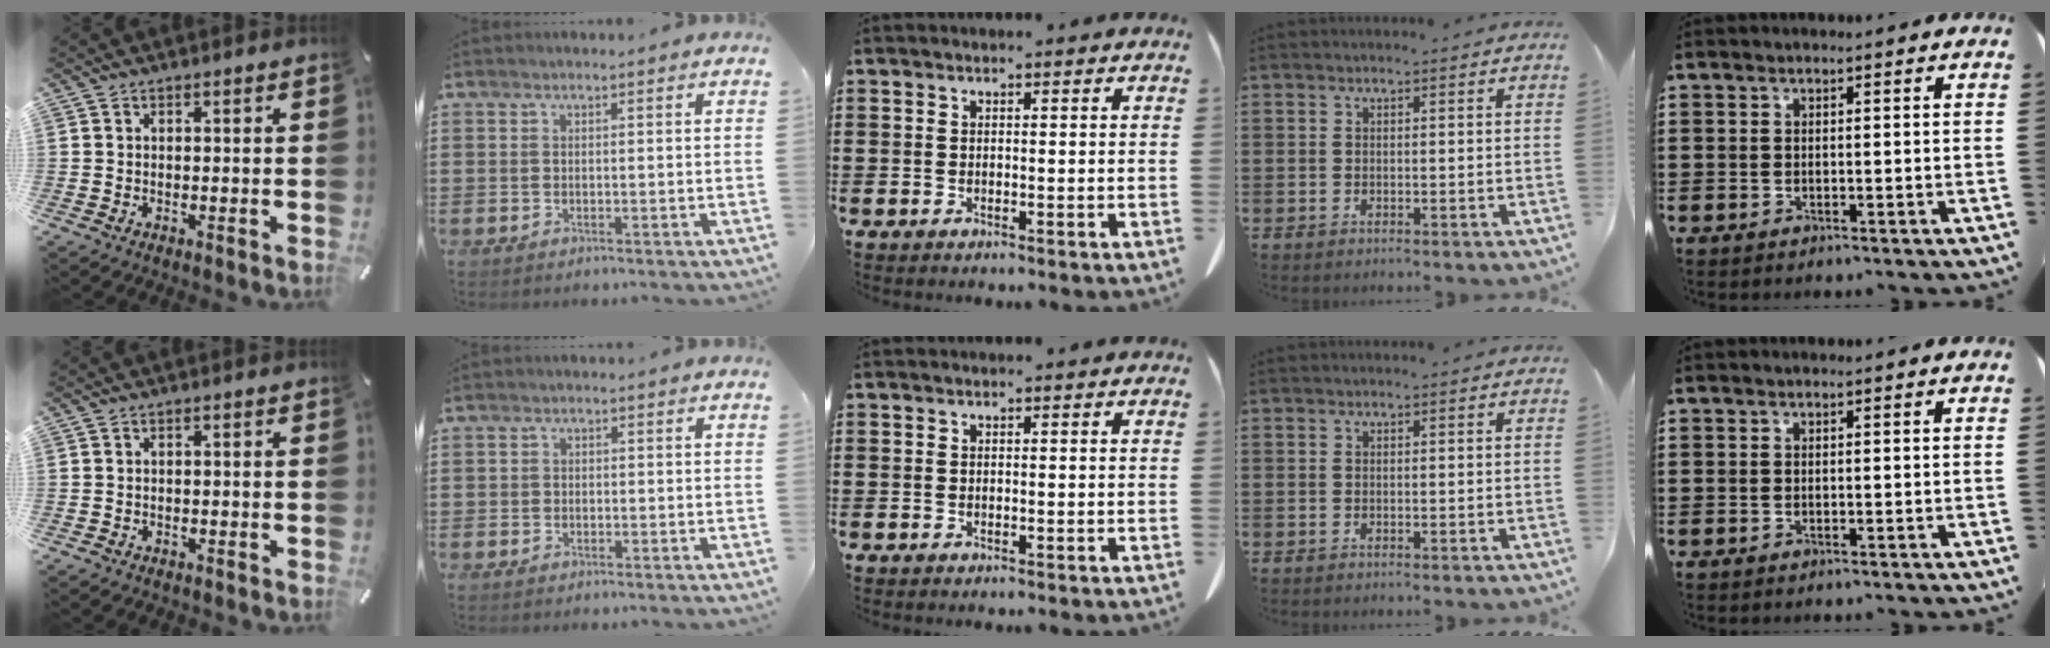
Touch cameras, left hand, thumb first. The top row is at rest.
{"thumb": {"total": 0.8, "force": [-0.7, 0.4, 0.2], "torque": [-0.004, 0.002, -0.015]}, "index": {"total": 0.8, "force": [-0.5, 0.7, 0.1], "torque": [-0.005, 0.001, -0.010]}}